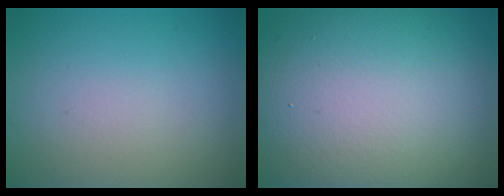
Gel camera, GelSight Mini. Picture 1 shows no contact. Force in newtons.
{"total": 16.3, "press": 16.3, "slide": 0.9}